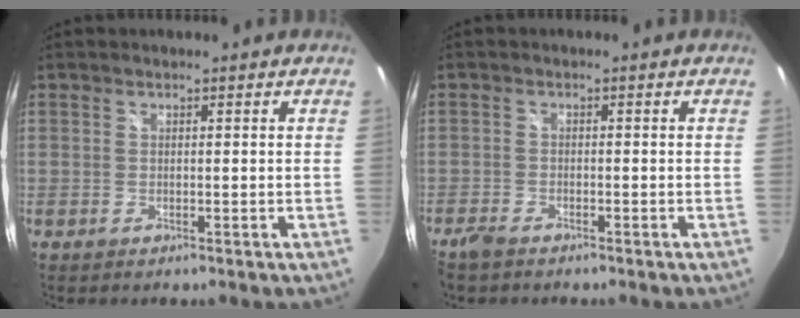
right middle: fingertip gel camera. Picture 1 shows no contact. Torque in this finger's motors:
{"motor_torque": [0.05, -0.05, 0.02, 0.04]}